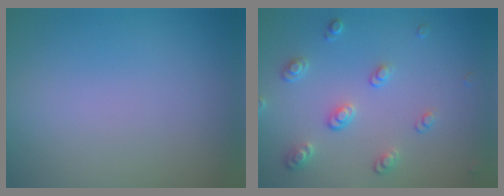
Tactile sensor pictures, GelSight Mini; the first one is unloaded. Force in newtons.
{"total": 2.6, "press": 2.5, "slide": 0.8}